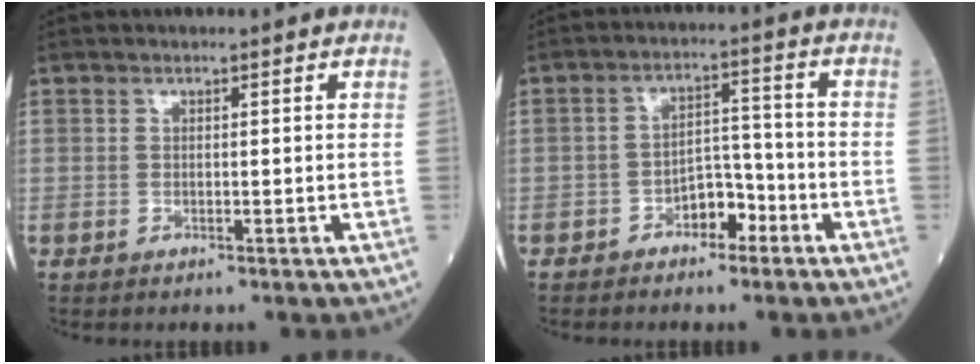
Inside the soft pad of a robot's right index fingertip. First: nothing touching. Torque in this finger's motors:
{"motor_torque": [0.21, -0.07, 0.06, 0.04]}